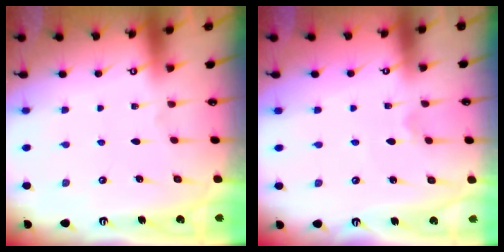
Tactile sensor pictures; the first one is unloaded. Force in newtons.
{"total": 1.8, "press": 1.8, "slide": 0.4}